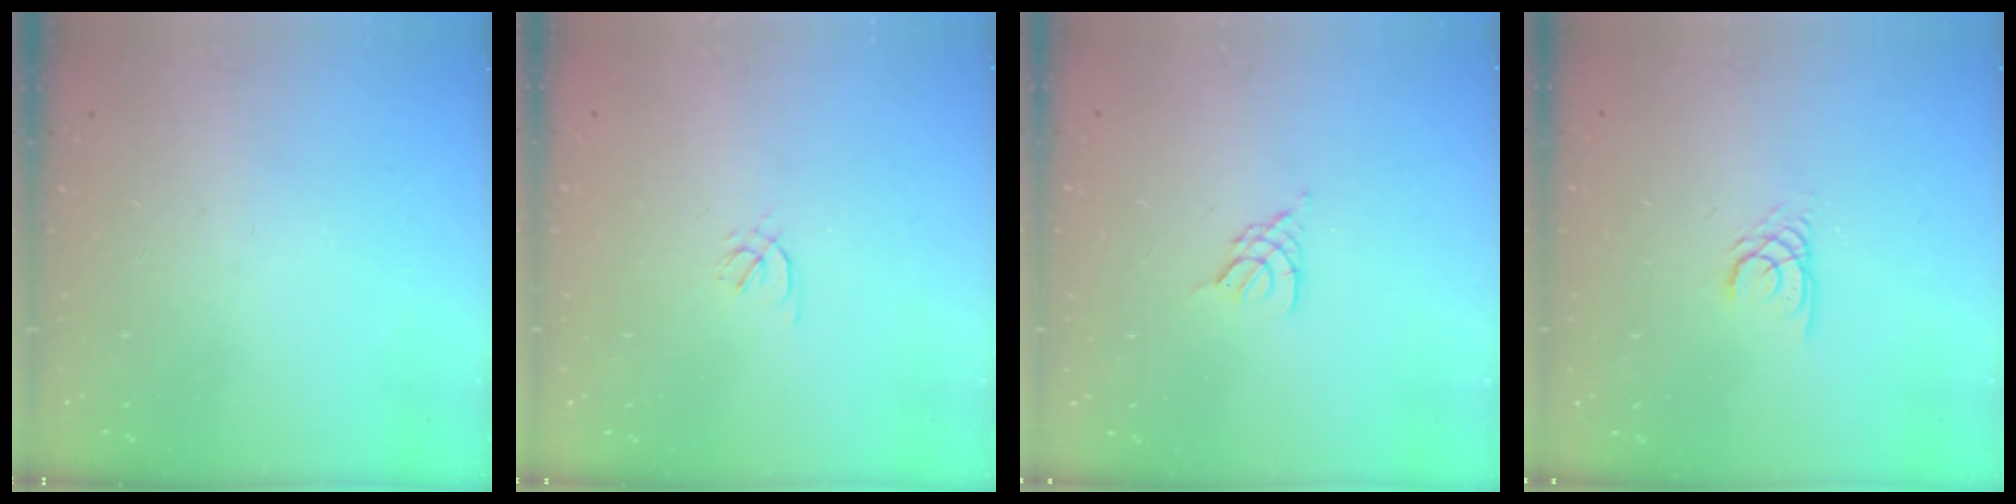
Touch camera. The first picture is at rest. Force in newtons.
{"total": 1.7, "press": 1.6, "slide": 0.5}
{"total": 2.3, "press": 2.3, "slide": 0.5}
{"total": 2.2, "press": 2.2, "slide": 0.1}